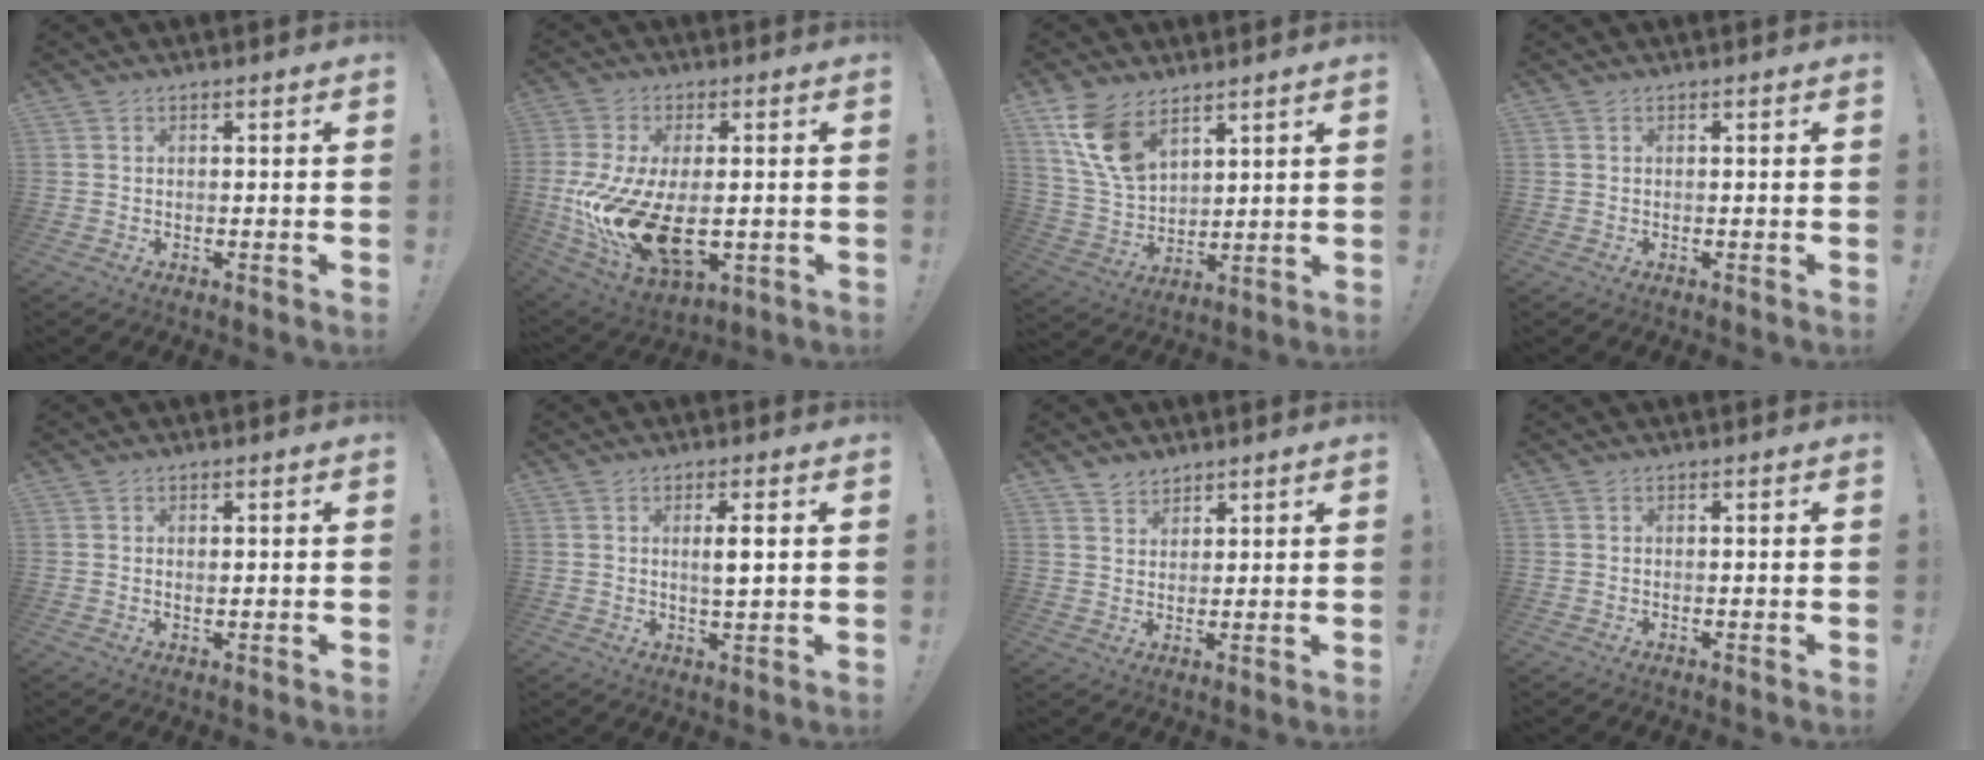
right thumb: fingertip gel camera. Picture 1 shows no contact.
{"total": 20.0, "force": [-2.3, 10.2, 17.1], "torque": [-0.321, -0.008, -0.026]}
{"total": 12.7, "force": [7.9, 7.1, 6.8], "torque": [-0.138, -0.036, 0.156]}
{"total": 0.0}
{"total": 0.6, "force": [0.3, 0.1, 0.5], "torque": [-0.003, -0.003, 0.003]}
{"total": 4.3, "force": [1.1, 0.5, 4.2], "torque": [-0.057, -0.013, 0.012]}
{"total": 3.6, "force": [3.1, 1.8, 0.2], "torque": [-0.001, -0.022, 0.058]}
{"total": 0.0}